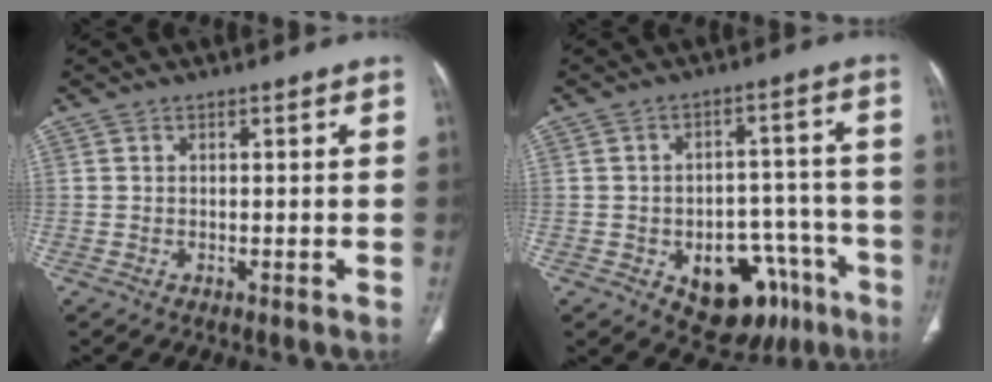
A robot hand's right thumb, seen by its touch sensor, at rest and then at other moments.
{"total": 15.9, "force": [-7.6, 9.9, 9.9], "torque": [-0.085, 0.052, -0.092]}